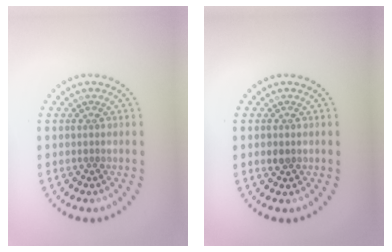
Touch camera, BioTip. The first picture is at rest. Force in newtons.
{"total": 1.2, "press": 1.1, "slide": 0.4}